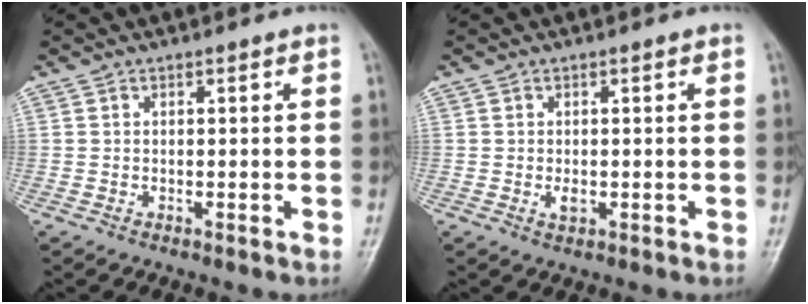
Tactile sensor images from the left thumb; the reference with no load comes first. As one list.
[{"total": 2.1, "force": [-0.2, 1.1, 1.7], "torque": [-0.024, -0.002, -0.003]}]